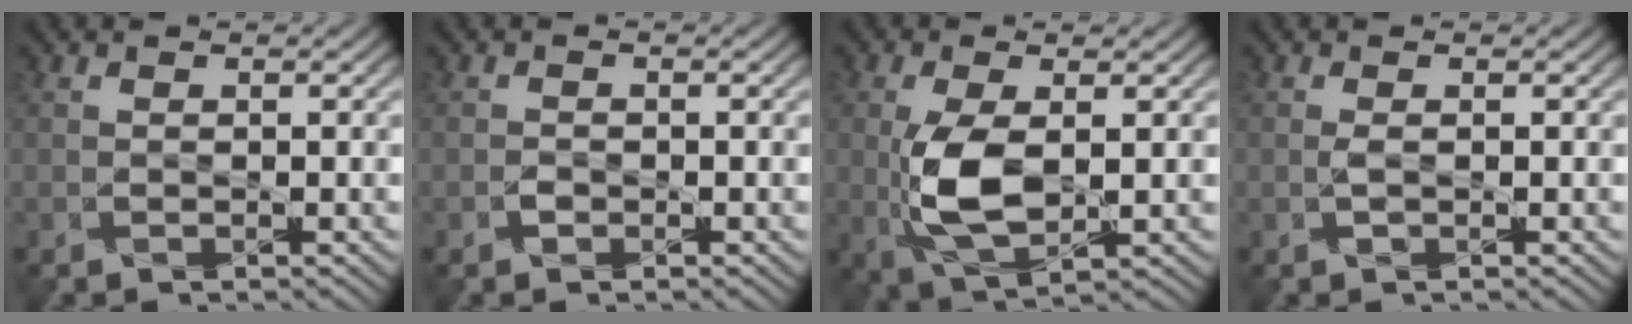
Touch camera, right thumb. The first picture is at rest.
{"total": 0.7, "force": [-0.5, 0.5, 0.0], "torque": [-0.001, 0.000, -0.014]}
{"total": 6.8, "force": [-0.2, 3.0, 6.0], "torque": [-0.140, -0.003, -0.002]}
{"total": 0.7, "force": [-0.1, 0.1, 0.7], "torque": [-0.018, 0.001, -0.006]}